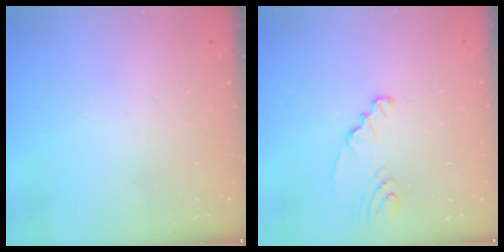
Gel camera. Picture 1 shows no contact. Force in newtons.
{"total": 2.5, "press": 2.5, "slide": 0.3}